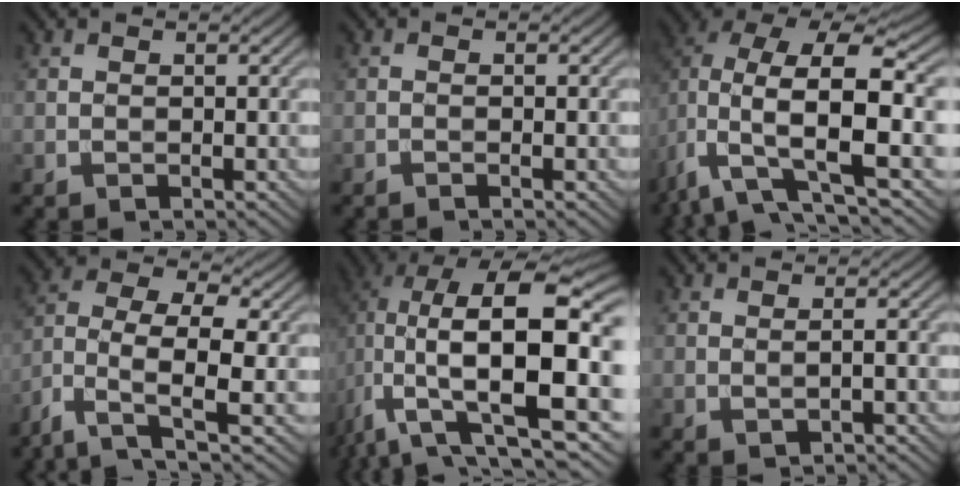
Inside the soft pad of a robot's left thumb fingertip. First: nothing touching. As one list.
[{"total": 0.8, "force": [-0.4, 0.0, 0.7], "torque": [-0.013, 0.002, -0.012]}, {"total": 14.8, "force": [-1.5, 7.5, 12.7], "torque": [-0.267, -0.016, -0.027]}, {"total": 7.7, "force": [-3.3, 3.5, 6.1], "torque": [-0.121, 0.002, -0.078]}, {"total": 17.7, "force": [0.4, 8.1, 15.7], "torque": [-0.290, -0.012, 0.014]}, {"total": 1.2, "force": [0.0, 0.1, 1.2], "torque": [-0.028, 0.000, 0.000]}]